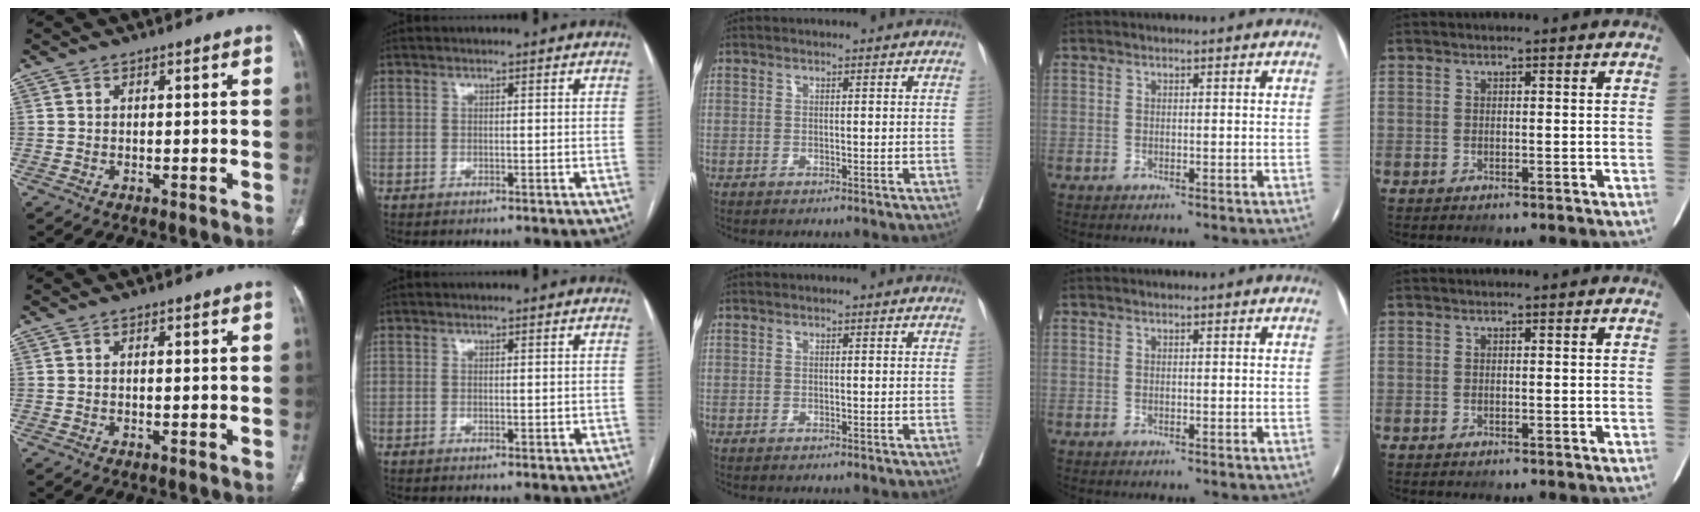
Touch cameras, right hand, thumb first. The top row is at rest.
{"thumb": {"total": 0.9, "force": [0.2, 0.2, 0.8], "torque": [-0.019, 0.001, 0.004]}, "index": {"total": 0.7, "force": [-0.1, 0.4, 0.5], "torque": [-0.009, 0.000, 0.002]}}